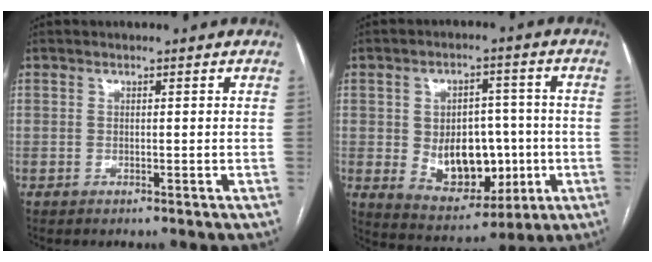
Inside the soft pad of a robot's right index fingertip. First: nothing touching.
{"total": 12.4, "force": [-1.3, 8.1, 9.3], "torque": [-0.146, 0.015, 0.001]}